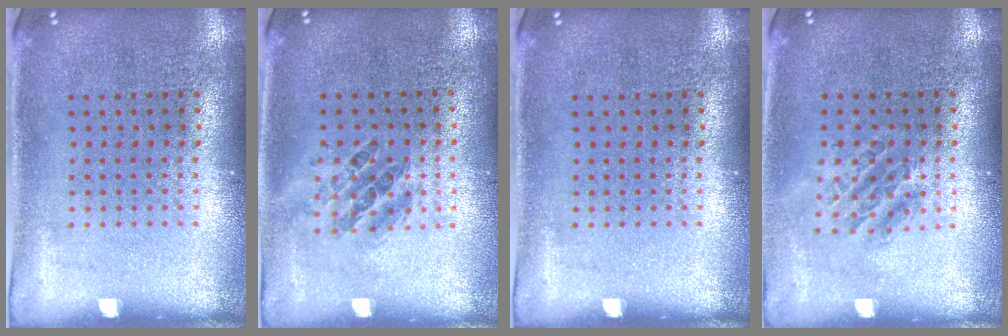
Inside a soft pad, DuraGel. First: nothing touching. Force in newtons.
{"total": 0.9, "press": 0.8, "slide": 0.4}
{"total": 0.0}
{"total": 1.1, "press": 0.9, "slide": 0.5}